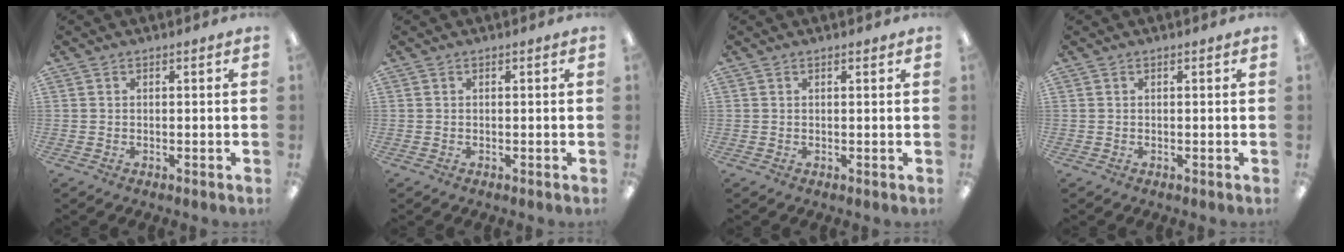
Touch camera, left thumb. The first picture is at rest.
{"total": 0.0}
{"total": 0.6, "force": [0.5, 0.1, 0.4], "torque": [0.000, -0.002, 0.006]}
{"total": 0.0}